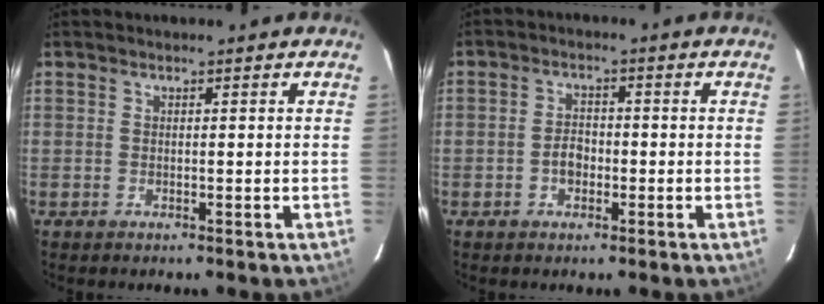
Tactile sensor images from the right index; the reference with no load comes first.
{"total": 3.2, "force": [-1.1, 2.3, 1.9], "torque": [-0.037, 0.007, -0.018]}